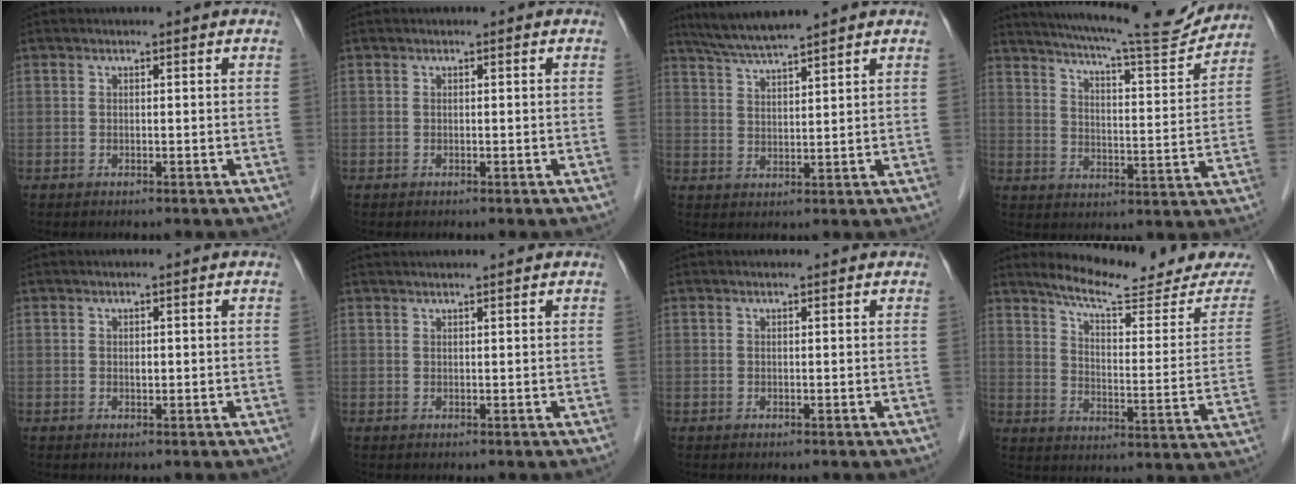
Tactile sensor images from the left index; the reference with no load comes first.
{"total": 0.0}
{"total": 7.0, "force": [6.2, -0.9, 3.1], "torque": [-0.061, 0.017, 0.118]}
{"total": 17.6, "force": [16.4, 0.9, 6.5], "torque": [-0.109, -0.028, 0.224]}
{"total": 0.6, "force": [0.2, 0.3, 0.5], "torque": [-0.008, -0.001, 0.003]}
{"total": 4.8, "force": [4.5, -0.4, 1.6], "torque": [-0.017, 0.026, 0.059]}
{"total": 0.9, "force": [0.9, 0.1, 0.0], "torque": [-0.009, 0.004, 0.011]}
{"total": 16.9, "force": [15.5, 1.5, 6.4], "torque": [-0.092, -0.055, 0.203]}